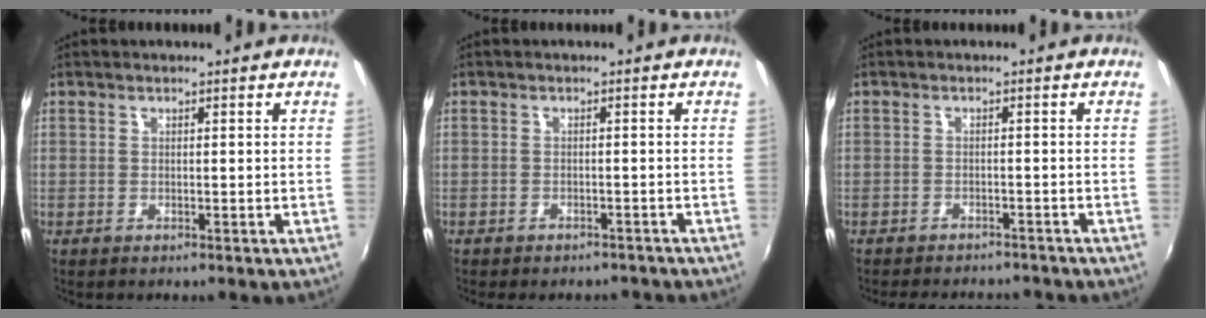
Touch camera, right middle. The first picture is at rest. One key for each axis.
{"total": 4.8, "fx": -4.2, "fy": 2.0, "fz": 1.4, "tx": -0.033, "ty": -0.005, "tz": -0.050}
{"total": 7.4, "fx": -6.5, "fy": 2.8, "fz": 2.3, "tx": -0.060, "ty": -0.002, "tz": -0.090}